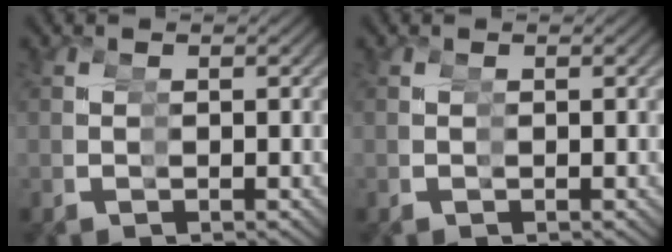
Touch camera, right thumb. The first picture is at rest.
{"total": 0.0}